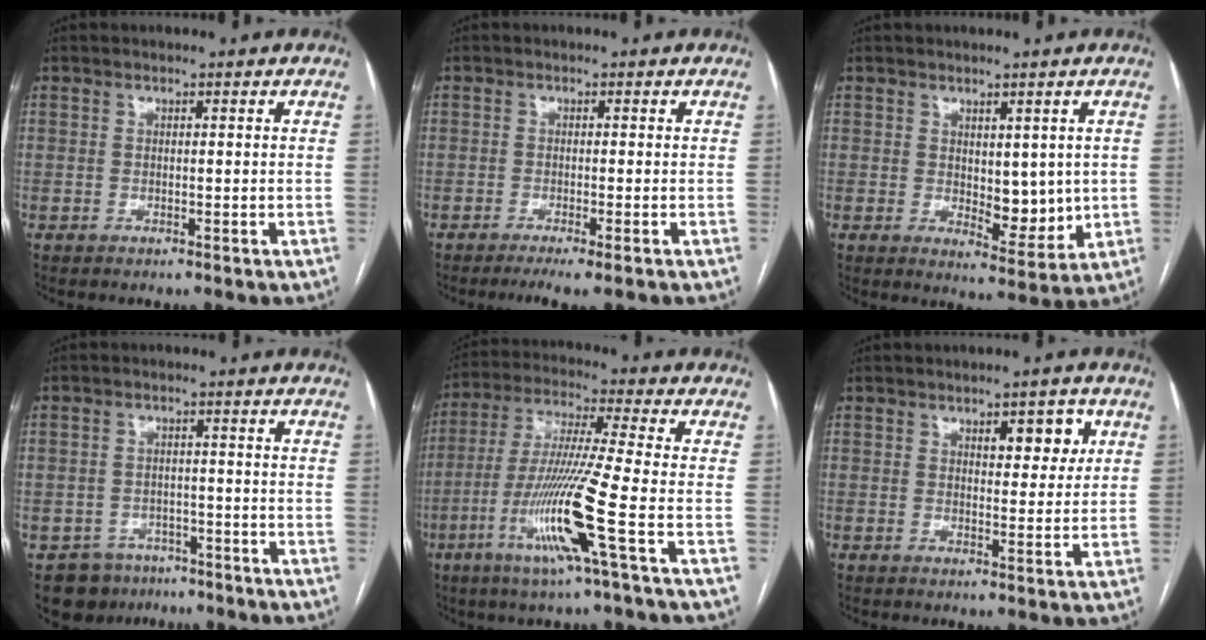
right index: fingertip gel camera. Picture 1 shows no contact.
{"total": 3.6, "force": [-2.4, -0.1, 2.7], "torque": [-0.036, -0.009, -0.039]}
{"total": 6.1, "force": [0.5, 3.2, 5.2], "torque": [-0.070, -0.010, 0.024]}
{"total": 6.9, "force": [-4.6, 5.1, 0.6], "torque": [-0.002, 0.012, -0.060]}
{"total": 14.3, "force": [-5.2, -1.7, 13.2], "torque": [-0.271, -0.022, -0.102]}
{"total": 5.1, "force": [2.3, 2.0, 4.1], "torque": [-0.054, 0.003, 0.033]}